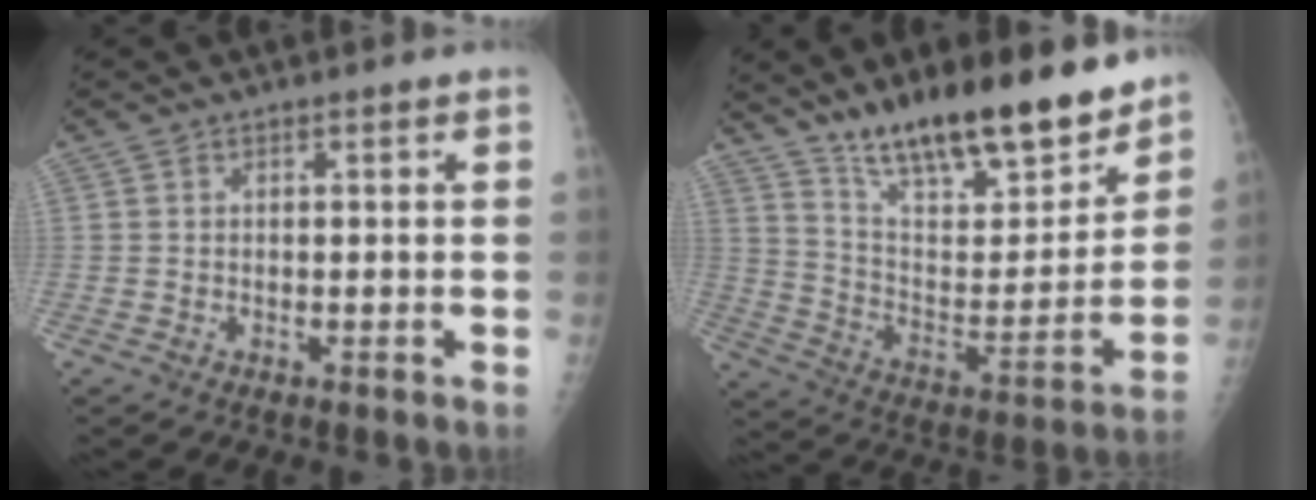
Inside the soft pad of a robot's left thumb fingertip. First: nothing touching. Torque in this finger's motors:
{"motor_torque": [0.31, 0.28, 1.43, -1.35, 0.11]}